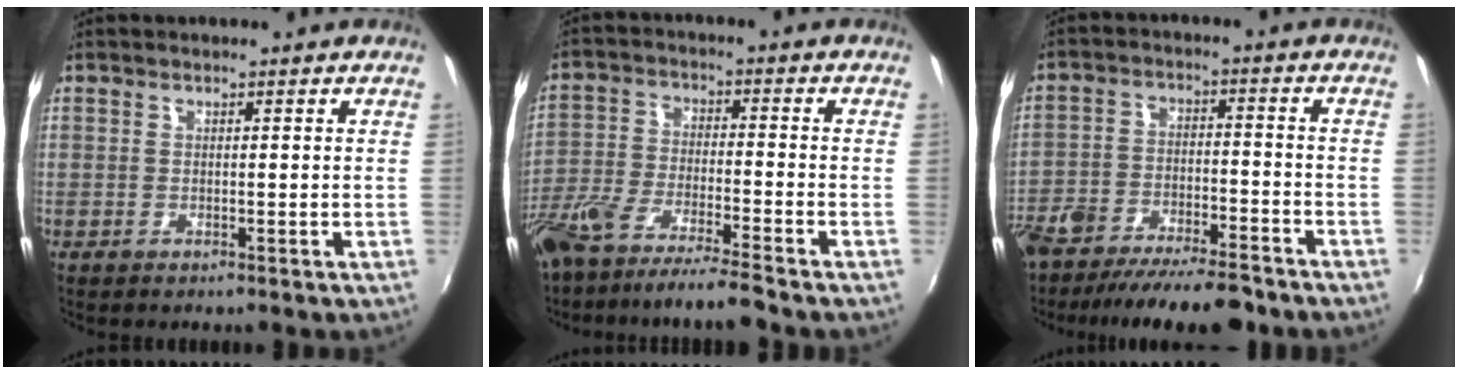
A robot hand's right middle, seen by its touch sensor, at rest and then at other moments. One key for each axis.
{"total": 11.8, "fx": -9.9, "fy": 0.6, "fz": 6.4, "tx": -0.143, "ty": -0.025, "tz": -0.182}
{"total": 16.8, "fx": -13.6, "fy": 4.8, "fz": 8.6, "tx": -0.183, "ty": -0.027, "tz": -0.216}